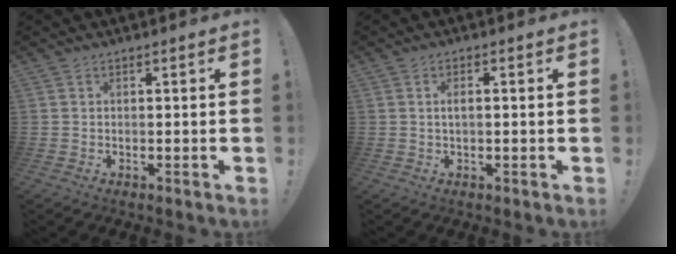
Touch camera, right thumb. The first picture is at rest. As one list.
[{"total": 2.1, "force": [-0.1, 0.7, 2.0], "torque": [-0.036, 0.005, -0.003]}]